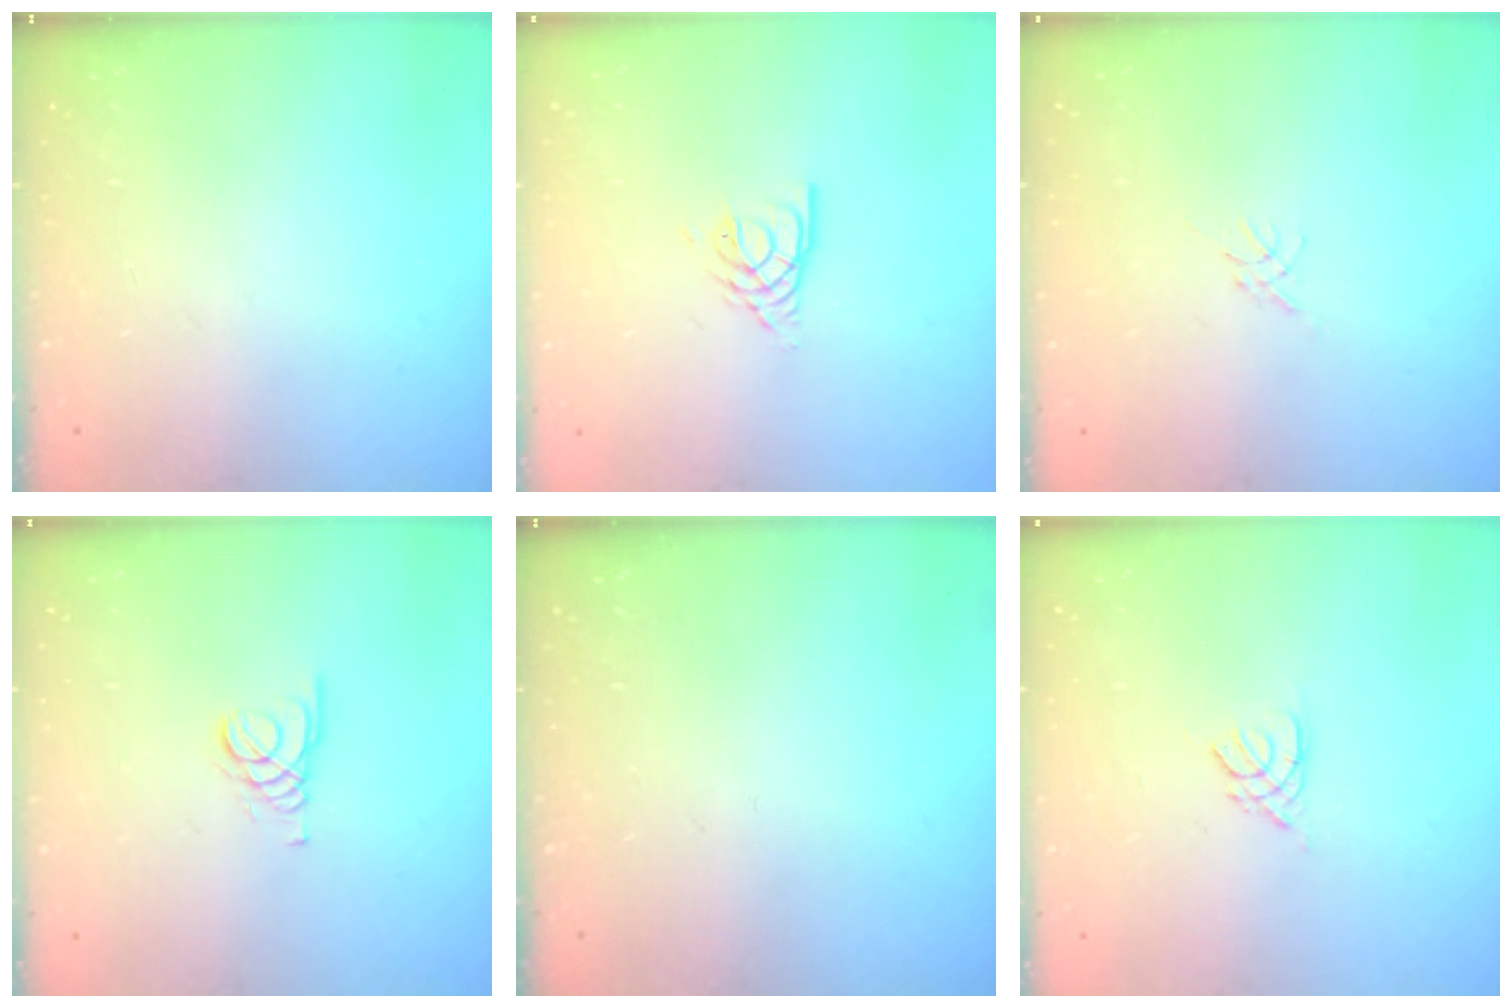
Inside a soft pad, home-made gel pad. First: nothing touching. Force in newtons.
{"total": 3.3, "press": 3.2, "slide": 0.4}
{"total": 0.0}
{"total": 1.4, "press": 1.4, "slide": 0.2}
{"total": 0.0}
{"total": 2.8, "press": 2.7, "slide": 0.5}